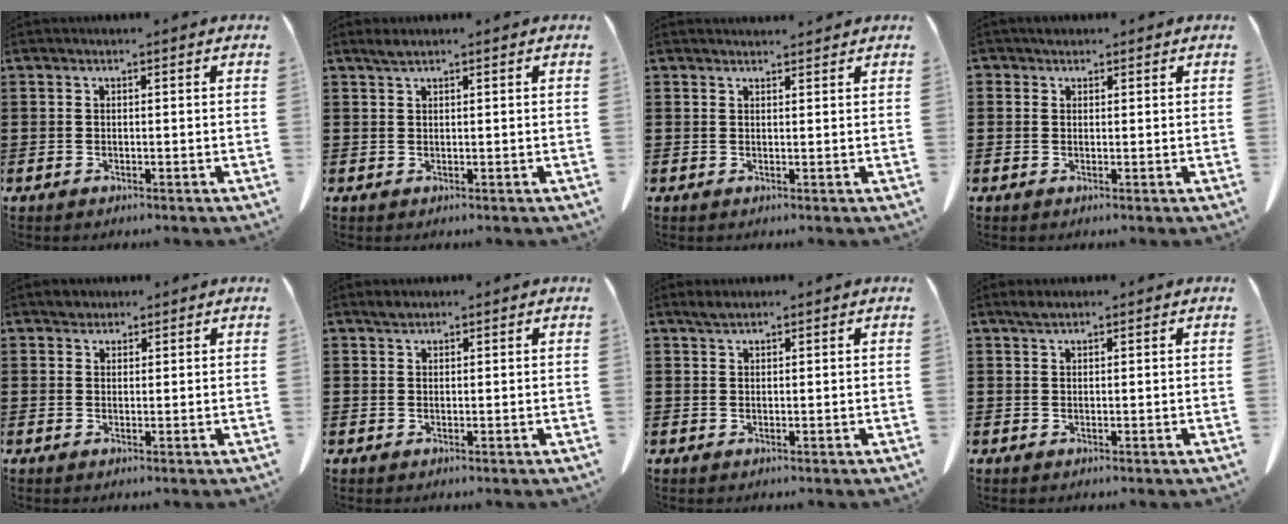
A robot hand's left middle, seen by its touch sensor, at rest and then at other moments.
{"total": 1.3, "force": [1.0, 0.1, 0.8], "torque": [-0.018, -0.002, 0.020]}
{"total": 1.4, "force": [1.3, 0.2, 0.2], "torque": [-0.007, 0.001, 0.026]}
{"total": 1.1, "force": [0.8, 0.7, 0.1], "torque": [-0.006, 0.003, 0.016]}
{"total": 1.5, "force": [1.4, 0.7, 0.0], "torque": [0.002, 0.000, 0.027]}
{"total": 1.1, "force": [1.0, 0.3, 0.3], "torque": [-0.009, 0.000, 0.021]}
{"total": 1.4, "force": [1.2, 0.3, 0.6], "torque": [-0.016, -0.001, 0.024]}
{"total": 1.3, "force": [1.1, 0.3, 0.6], "torque": [-0.016, 0.000, 0.022]}